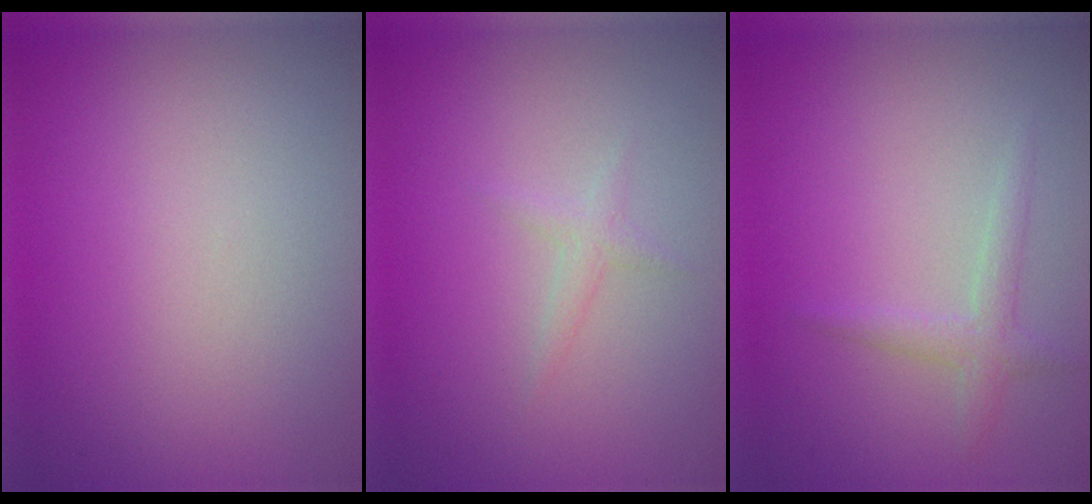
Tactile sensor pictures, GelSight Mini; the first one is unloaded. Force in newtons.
{"total": 0.5, "press": 0.5, "slide": 0.0}
{"total": 1.6, "press": 1.6, "slide": 0.0}